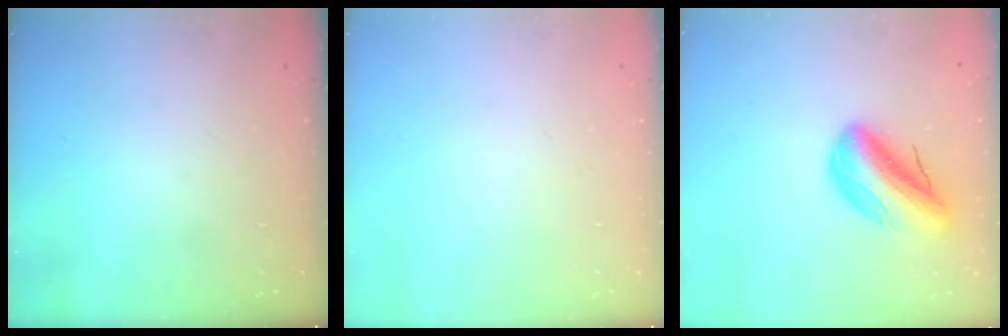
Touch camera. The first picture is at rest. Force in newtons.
{"total": 0.0}
{"total": 14.2, "press": 13.7, "slide": 3.6}